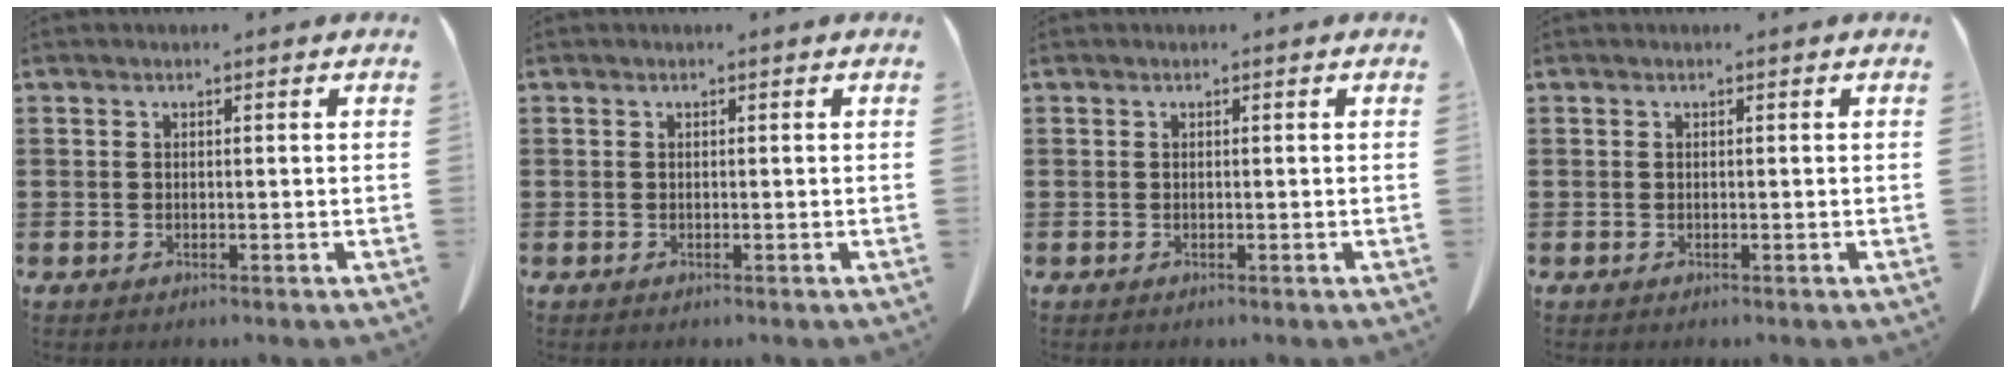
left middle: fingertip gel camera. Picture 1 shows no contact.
{"total": 0.0}
{"total": 0.0}
{"total": 0.0}